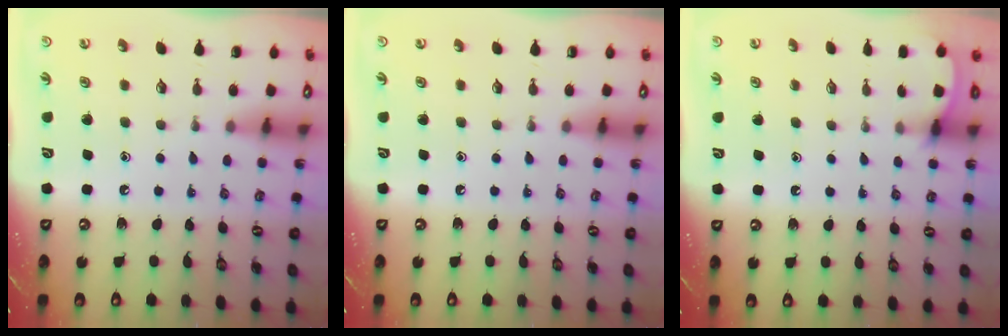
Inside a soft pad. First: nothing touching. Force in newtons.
{"total": 0.0}
{"total": 2.6, "press": 2.6, "slide": 0.3}